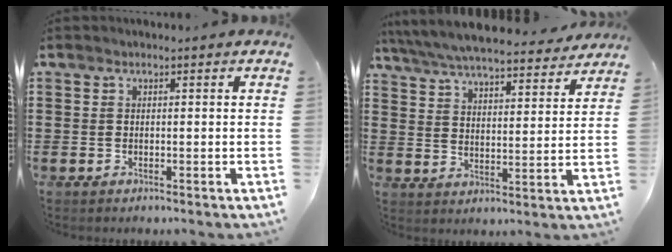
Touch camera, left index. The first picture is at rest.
{"total": 6.6, "force": [6.4, 0.2, 1.8], "torque": [-0.064, -0.040, 0.111]}